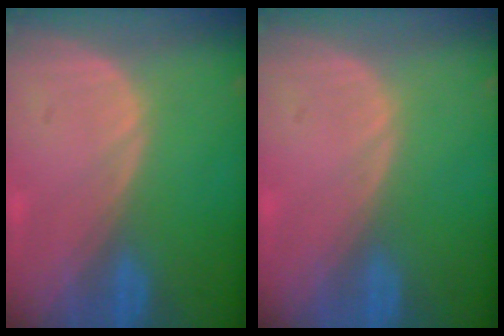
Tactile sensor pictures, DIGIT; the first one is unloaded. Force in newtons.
{"total": 0.0}